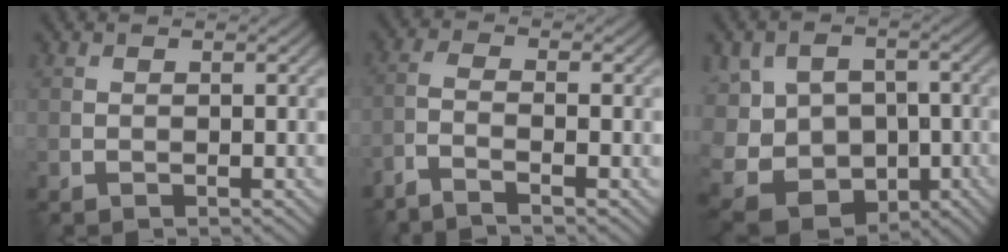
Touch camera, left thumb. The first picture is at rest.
{"total": 3.3, "force": [-2.4, 0.4, 2.3], "torque": [-0.044, -0.001, -0.064]}
{"total": 11.8, "force": [-3.1, 9.2, 6.6], "torque": [-0.171, -0.021, -0.050]}